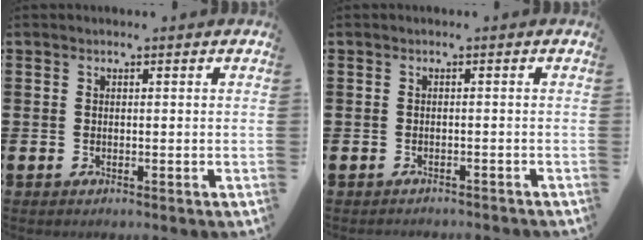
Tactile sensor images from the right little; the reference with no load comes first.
{"total": 0.8, "force": [-0.8, 0.0, 0.0], "torque": [-0.001, 0.000, -0.017]}